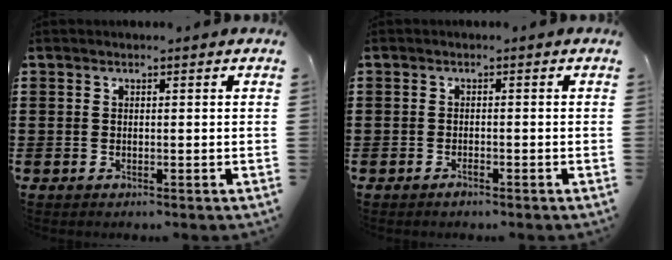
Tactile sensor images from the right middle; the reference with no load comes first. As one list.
[{"total": 0.9, "force": [-0.8, 0.1, 0.5], "torque": [-0.014, -0.006, -0.014]}]